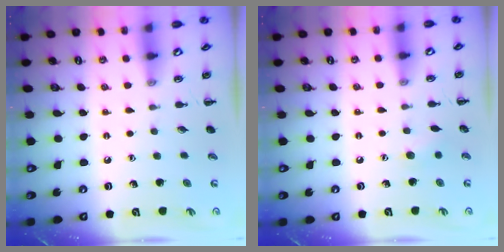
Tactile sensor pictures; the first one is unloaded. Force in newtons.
{"total": 5.1, "press": 4.9, "slide": 1.3}